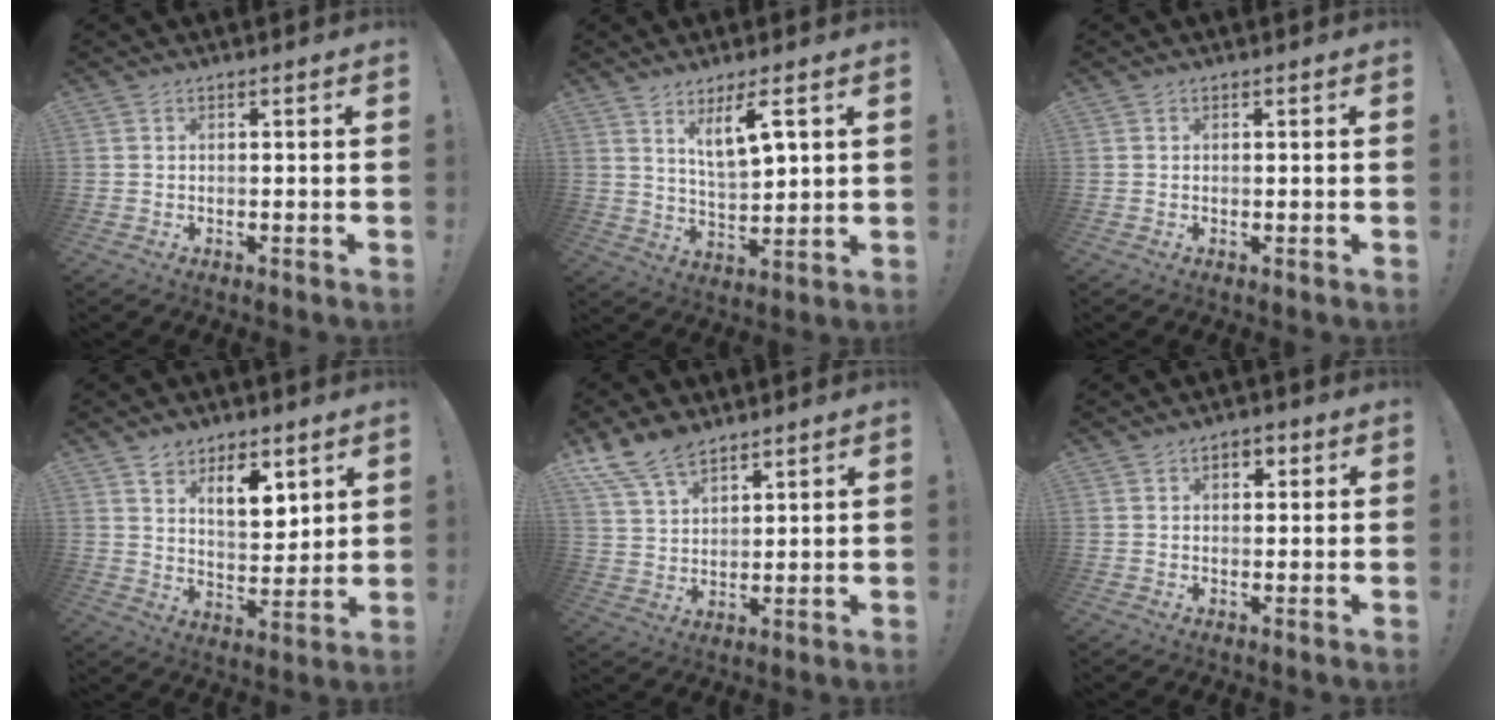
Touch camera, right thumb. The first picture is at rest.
{"total": 9.0, "force": [5.3, 1.8, 7.0], "torque": [-0.120, -0.024, 0.089]}
{"total": 0.0}
{"total": 9.4, "force": [6.7, 4.7, 4.5], "torque": [-0.057, -0.045, 0.121]}
{"total": 11.3, "force": [8.8, 5.7, 4.4], "torque": [-0.084, -0.049, 0.170]}
{"total": 3.2, "force": [0.9, 2.1, 2.2], "torque": [-0.028, 0.003, 0.012]}